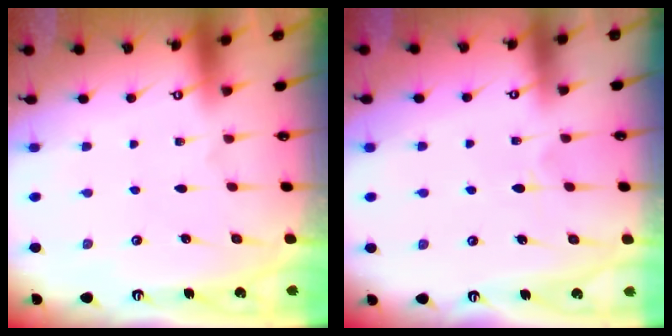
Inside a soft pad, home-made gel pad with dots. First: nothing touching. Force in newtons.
{"total": 4.6, "press": 4.6, "slide": 0.6}